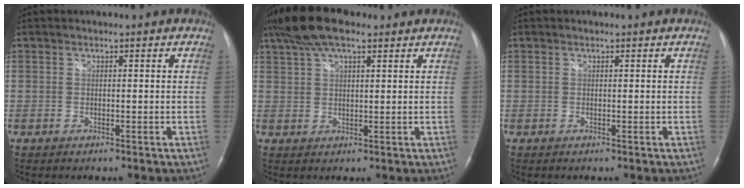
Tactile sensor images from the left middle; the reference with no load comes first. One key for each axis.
{"total": 9.3, "fx": 6.5, "fy": 2.9, "fz": 5.9, "tx": -0.119, "ty": 0.031, "tz": 0.117}
{"total": 0.0}